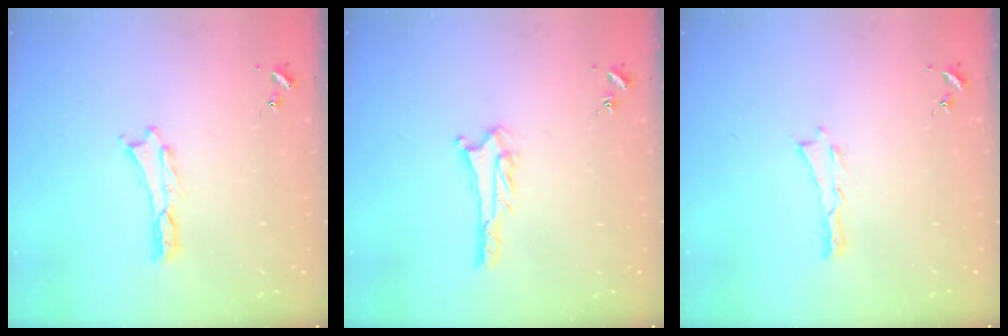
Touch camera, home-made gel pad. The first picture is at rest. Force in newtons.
{"total": 2.8, "press": 2.8, "slide": 0.2}
{"total": 0.0}